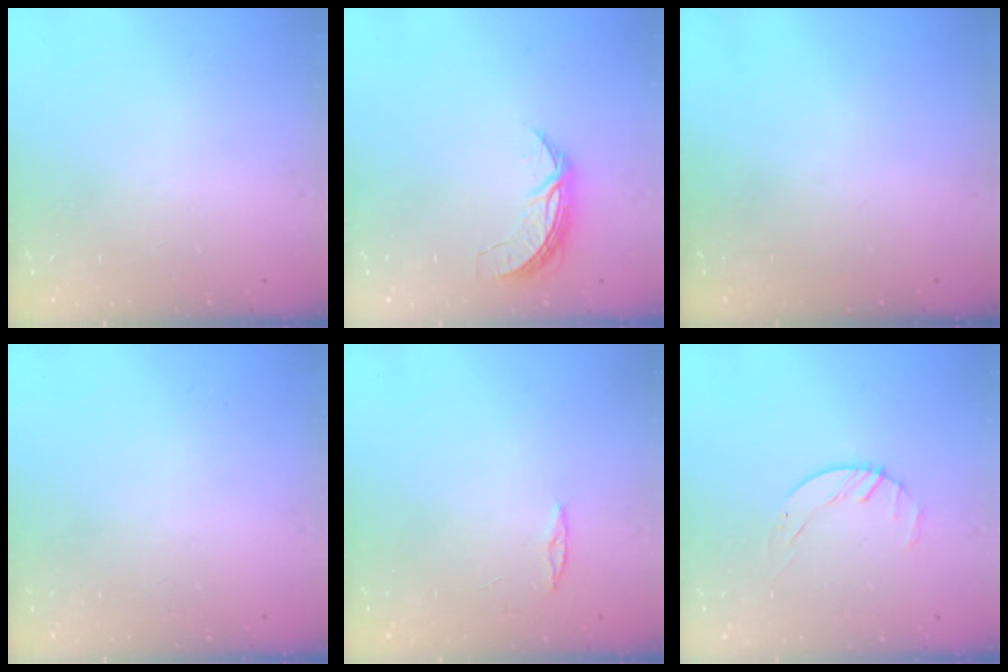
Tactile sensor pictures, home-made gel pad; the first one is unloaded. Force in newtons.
{"total": 6.5, "press": 6.5, "slide": 0.5}
{"total": 0.0}
{"total": 0.0}
{"total": 3.0, "press": 2.9, "slide": 0.3}
{"total": 1.8, "press": 1.7, "slide": 0.3}